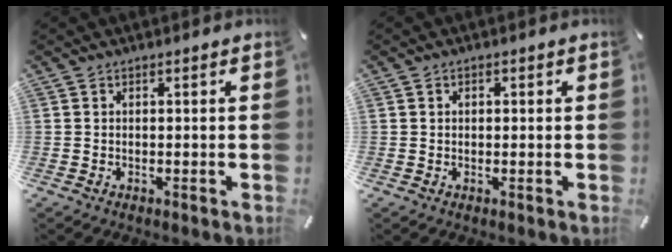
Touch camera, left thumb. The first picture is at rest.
{"total": 1.0, "force": [0.1, 0.8, 0.5], "torque": [-0.010, 0.006, 0.001]}